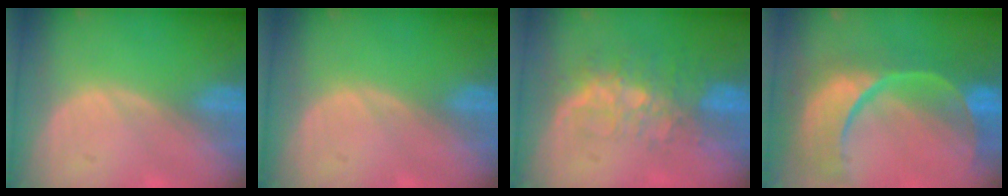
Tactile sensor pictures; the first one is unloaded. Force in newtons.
{"total": 0.0}
{"total": 8.2, "press": 6.7, "slide": 4.6}
{"total": 13.8, "press": 10.9, "slide": 8.4}